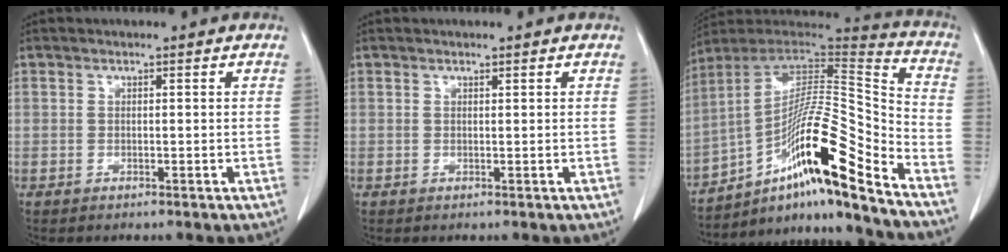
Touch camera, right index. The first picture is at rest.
{"total": 0.0}
{"total": 20.9, "force": [-12.3, 0.7, 16.9], "torque": [-0.274, 0.009, -0.210]}